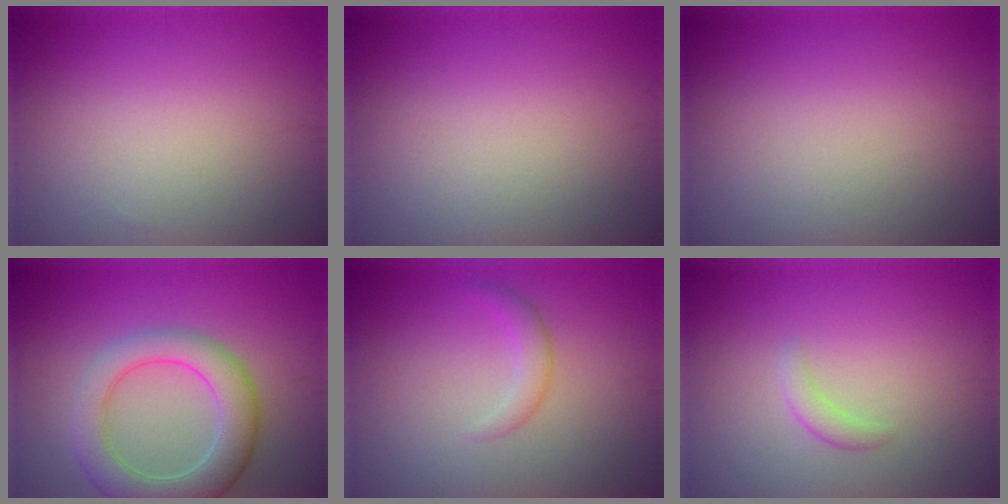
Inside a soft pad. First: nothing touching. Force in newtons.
{"total": 0.0}
{"total": 0.0}
{"total": 6.3, "press": 6.3, "slide": 0.5}
{"total": 1.6, "press": 1.6, "slide": 0.1}
{"total": 1.3, "press": 1.3, "slide": 0.1}